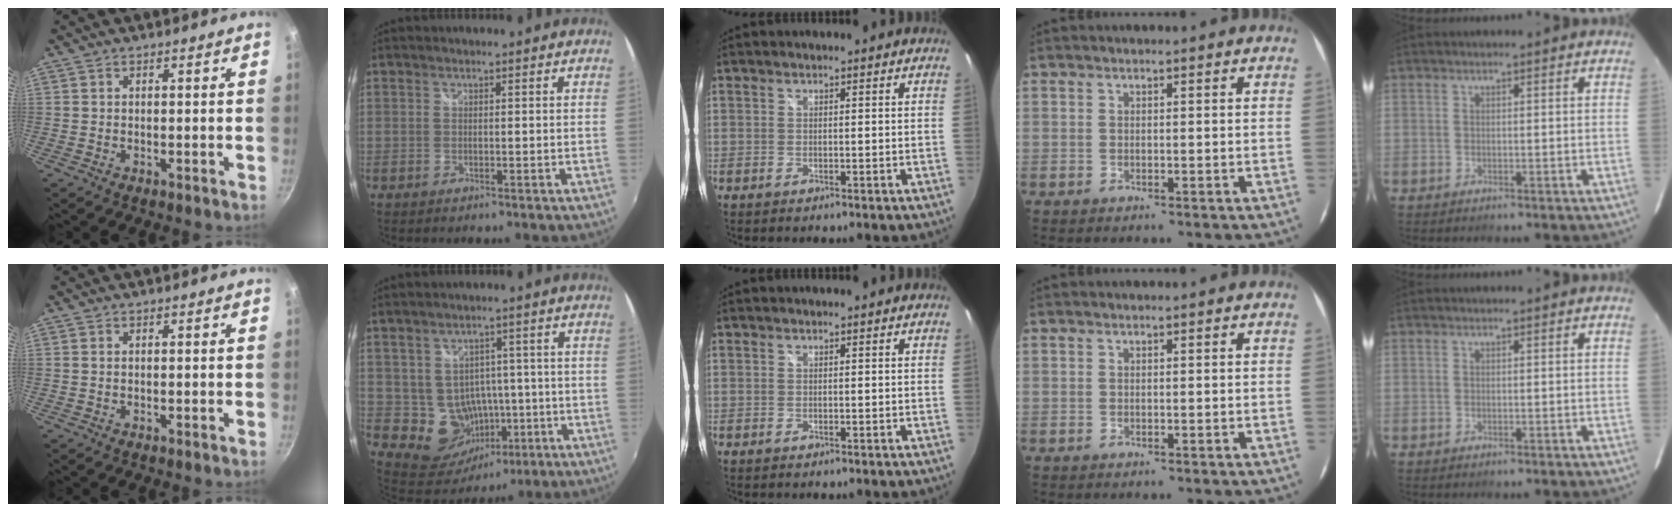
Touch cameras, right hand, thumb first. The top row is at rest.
{"index": {"total": 10.0, "force": [-1.4, 9.3, 3.3], "torque": [-0.079, 0.011, 0.006]}}